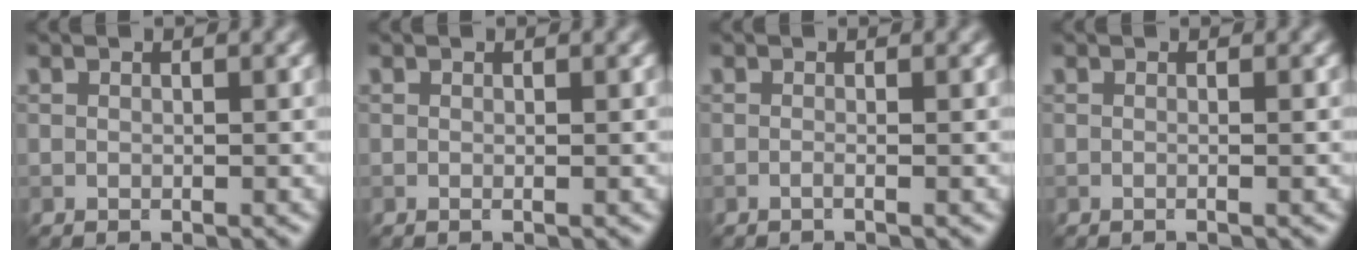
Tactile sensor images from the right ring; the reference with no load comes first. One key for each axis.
{"total": 0.0}
{"total": 0.6, "fx": -0.2, "fy": 0.1, "fz": 0.6, "tx": -0.011, "ty": -0.007, "tz": -0.010}
{"total": 0.9, "fx": 0.1, "fy": 0.3, "fz": 0.8, "tx": 0.002, "ty": -0.011, "tz": -0.012}